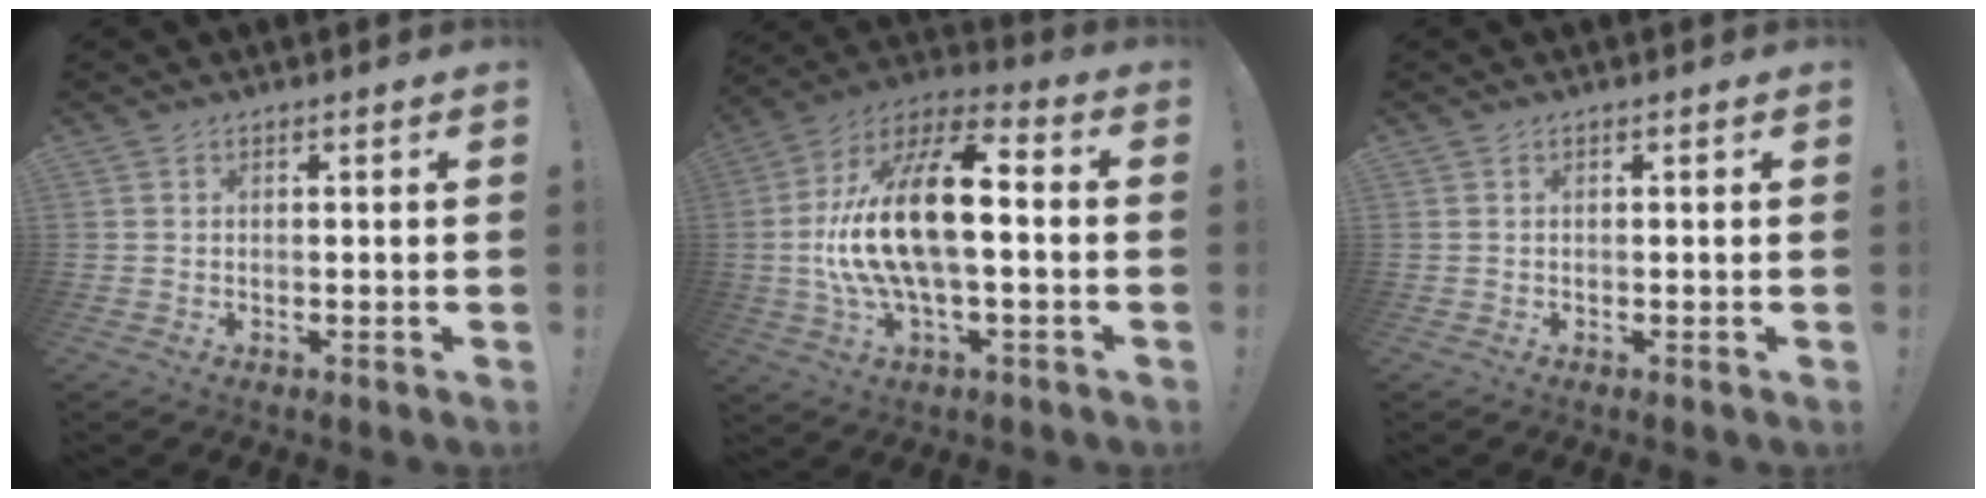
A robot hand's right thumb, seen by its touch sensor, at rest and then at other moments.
{"total": 20.7, "force": [-0.4, 8.7, 18.8], "torque": [-0.345, 0.002, -0.008]}
{"total": 0.0}